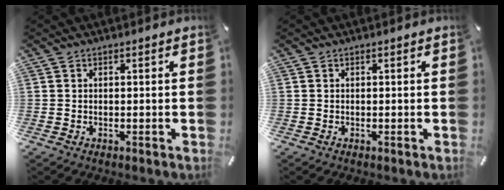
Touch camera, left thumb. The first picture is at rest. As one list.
[{"total": 0.0}]